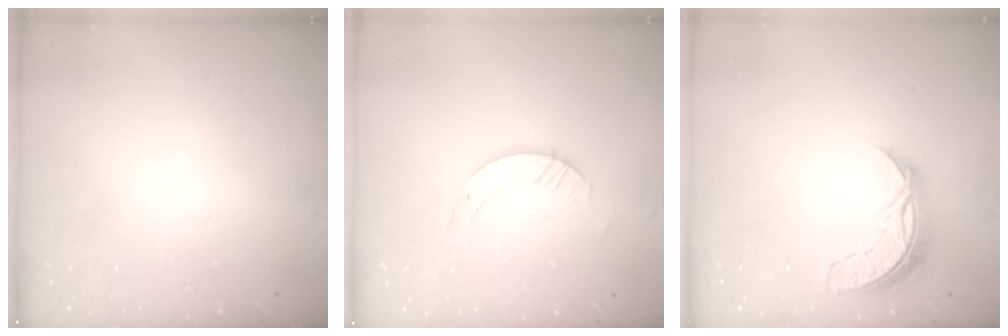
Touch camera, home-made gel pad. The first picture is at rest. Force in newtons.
{"total": 4.7, "press": 4.7, "slide": 0.3}
{"total": 7.2, "press": 7.2, "slide": 0.5}